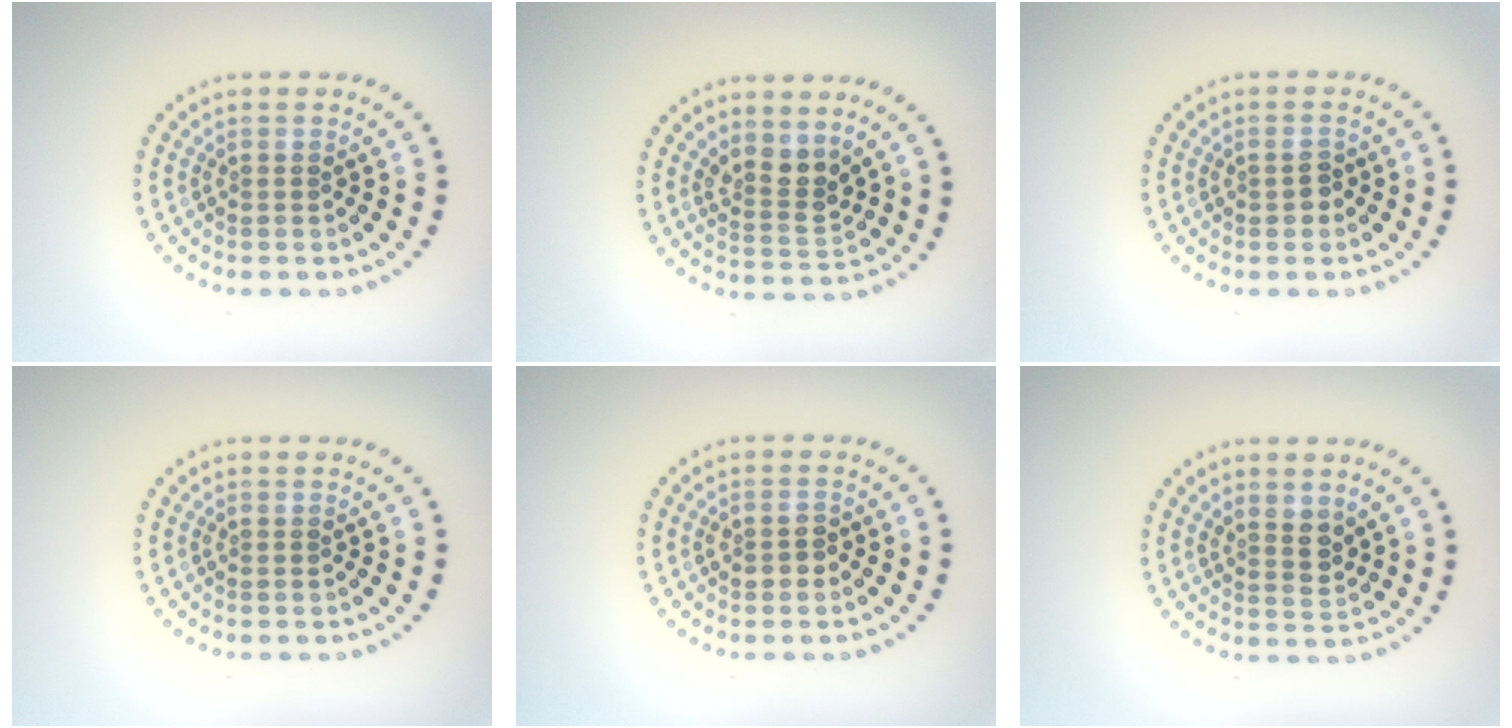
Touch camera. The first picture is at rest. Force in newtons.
{"total": 2.7, "press": 2.2, "slide": 1.5}
{"total": 1.4, "press": 1.4, "slide": 0.1}
{"total": 0.0}
{"total": 1.4, "press": 1.4, "slide": 0.3}
{"total": 2.1, "press": 1.8, "slide": 1.1}